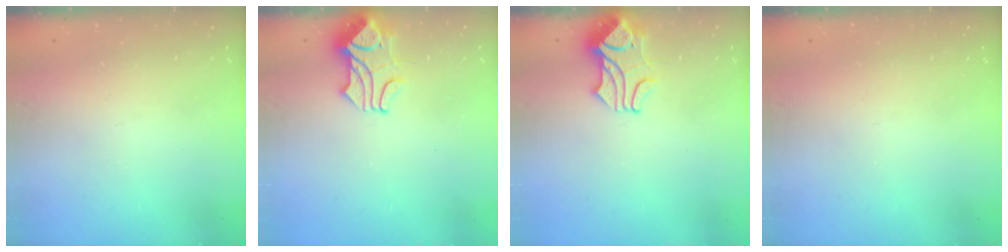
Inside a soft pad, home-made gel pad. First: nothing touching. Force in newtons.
{"total": 1.7, "press": 1.3, "slide": 1.2}
{"total": 1.8, "press": 1.3, "slide": 1.1}
{"total": 0.0}